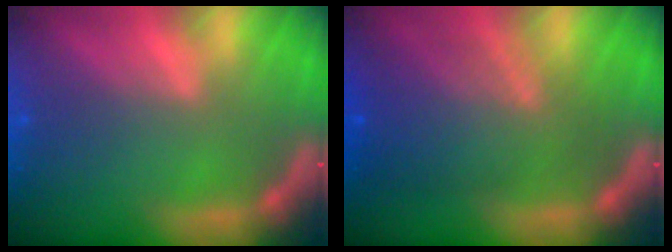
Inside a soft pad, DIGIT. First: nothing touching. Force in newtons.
{"total": 7.1}